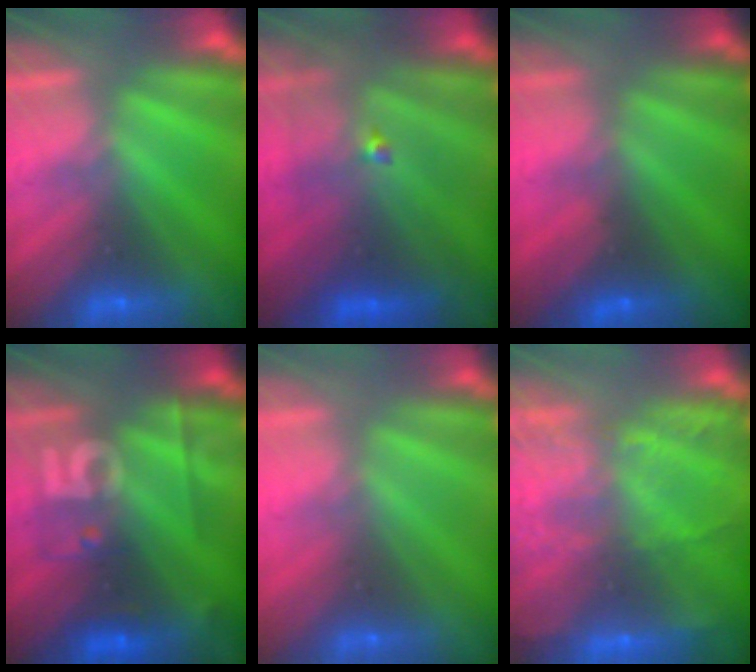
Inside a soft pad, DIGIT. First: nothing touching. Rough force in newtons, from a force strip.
{"total": 4.5}
{"total": 3.8}
{"total": 2.4}
{"total": 2.8}
{"total": 6.8}